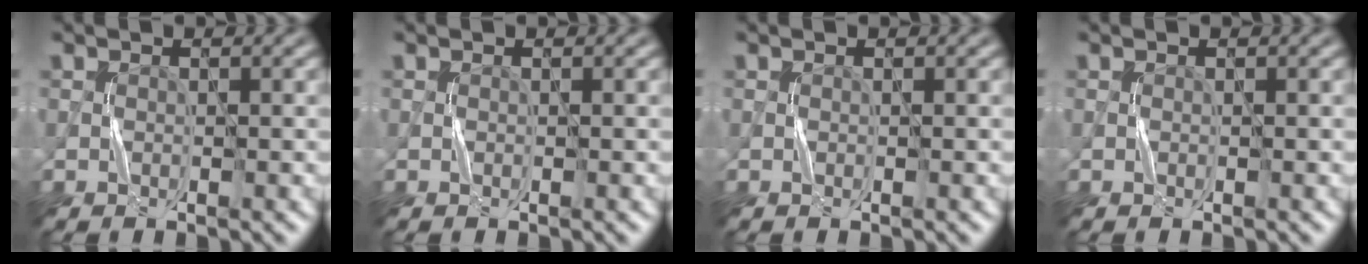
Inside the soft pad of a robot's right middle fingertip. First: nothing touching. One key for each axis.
{"total": 0.0}
{"total": 0.0}
{"total": 0.0}